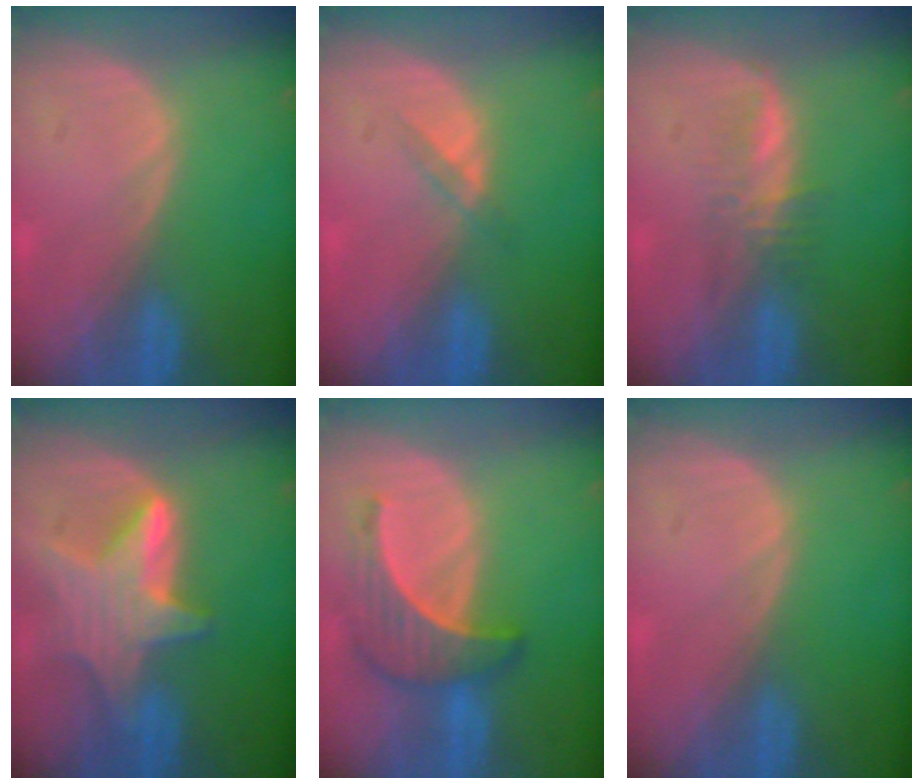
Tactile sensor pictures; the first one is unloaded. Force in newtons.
{"total": 1.8, "press": 1.4, "slide": 1.0}
{"total": 3.1, "press": 3.1, "slide": 0.5}
{"total": 7.7, "press": 7.7, "slide": 0.4}
{"total": 6.4, "press": 6.4, "slide": 0.3}
{"total": 0.0}